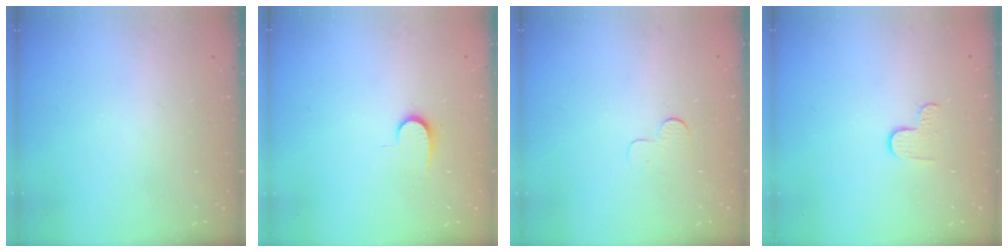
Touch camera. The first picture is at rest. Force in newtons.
{"total": 6.7, "press": 6.6, "slide": 0.7}
{"total": 2.9, "press": 2.9, "slide": 0.3}
{"total": 2.9, "press": 2.9, "slide": 0.3}